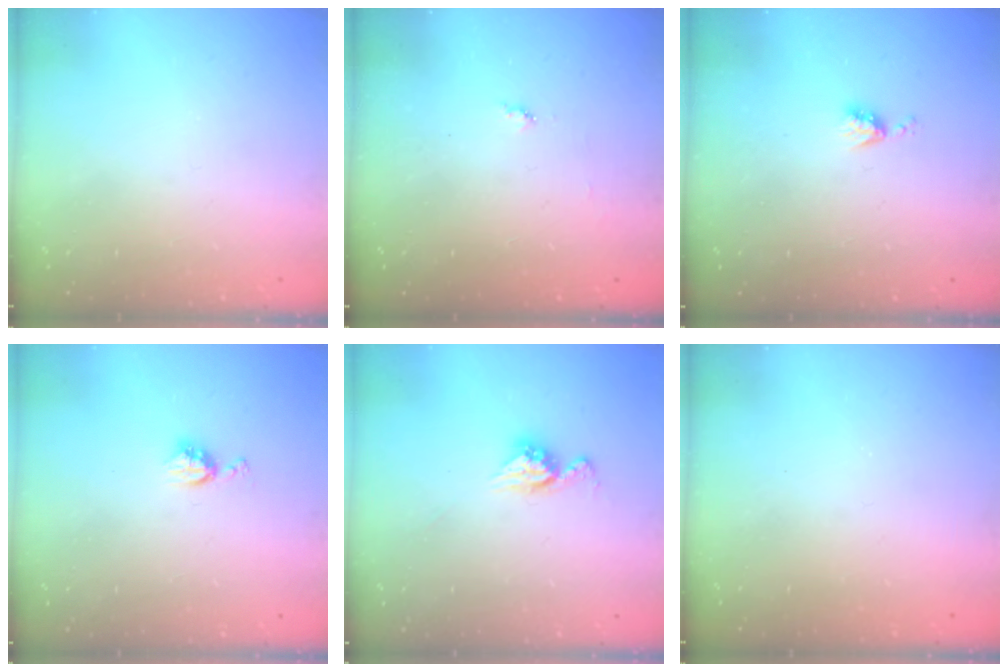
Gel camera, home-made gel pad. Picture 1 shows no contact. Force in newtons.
{"total": 3.9, "press": 3.9, "slide": 0.4}
{"total": 4.0, "press": 4.0, "slide": 0.5}
{"total": 5.0, "press": 4.9, "slide": 0.7}
{"total": 9.0, "press": 8.9, "slide": 0.7}
{"total": 0.0}